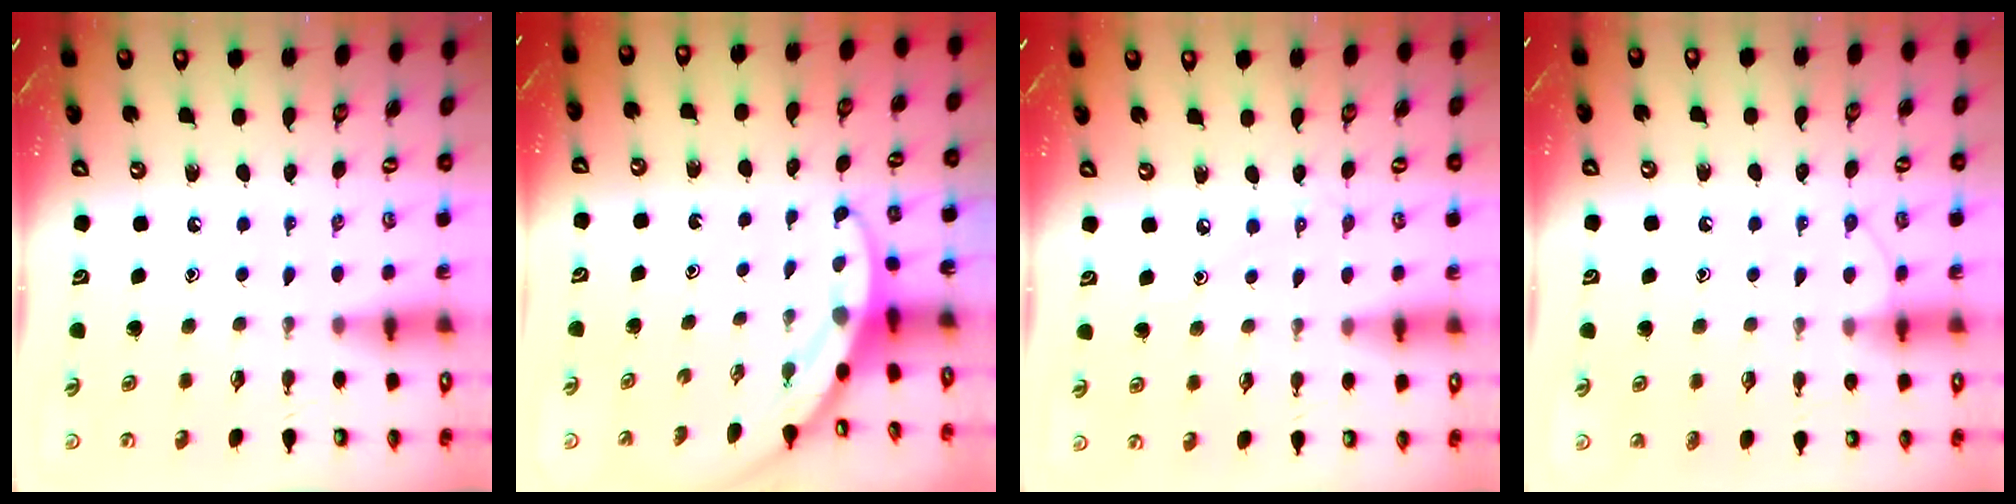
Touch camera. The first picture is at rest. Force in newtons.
{"total": 3.3, "press": 3.3, "slide": 0.1}
{"total": 4.2, "press": 4.2, "slide": 0.7}
{"total": 6.5, "press": 6.4, "slide": 0.6}